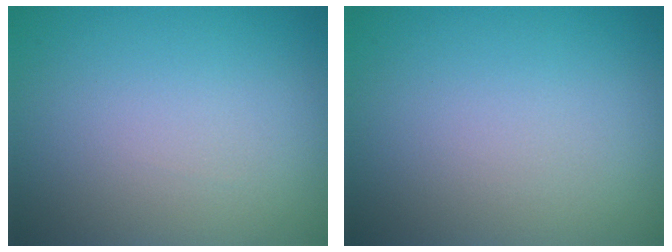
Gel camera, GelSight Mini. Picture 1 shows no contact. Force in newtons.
{"total": 0.0}